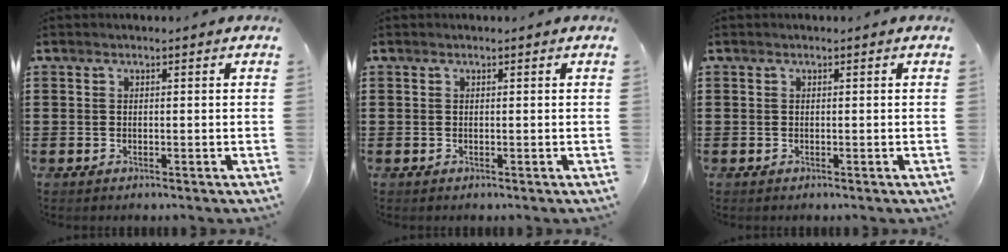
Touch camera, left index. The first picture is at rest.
{"total": 0.0}
{"total": 0.0}